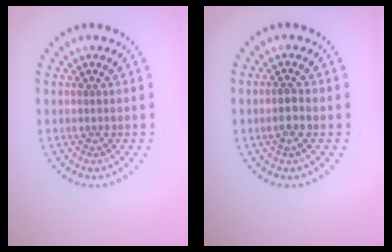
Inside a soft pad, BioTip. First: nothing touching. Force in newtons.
{"total": 1.2, "press": 1.1, "slide": 0.3}